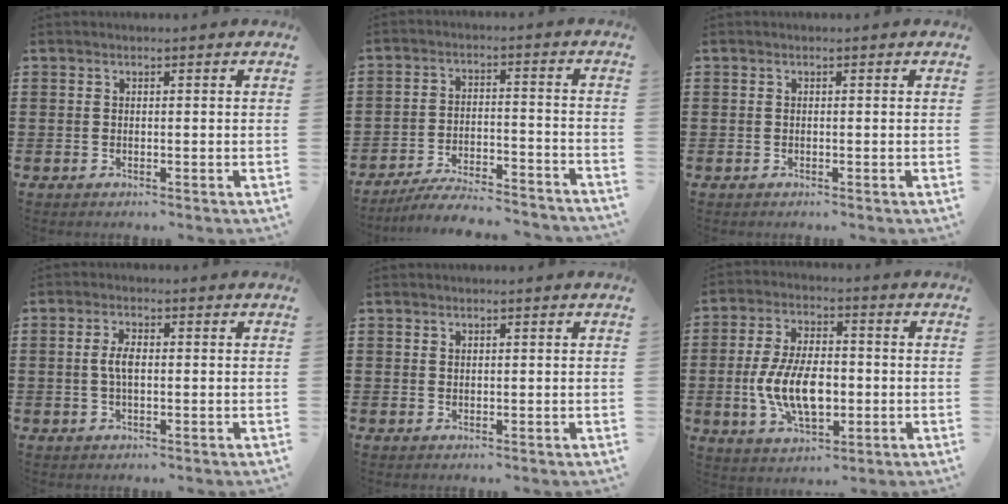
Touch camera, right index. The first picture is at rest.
{"total": 6.3, "force": [-6.0, 0.3, 2.0], "torque": [-0.037, 0.001, -0.115]}
{"total": 0.0}
{"total": 3.9, "force": [0.1, 1.6, 3.6], "torque": [-0.078, 0.000, -0.003]}
{"total": 0.8, "force": [0.6, 0.5, 0.1], "torque": [-0.003, 0.001, 0.012]}
{"total": 10.6, "force": [-1.8, 5.6, 8.8], "torque": [-0.184, -0.002, -0.037]}